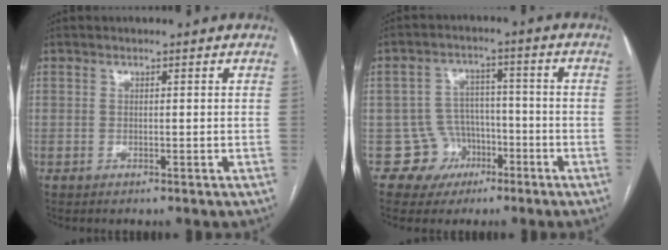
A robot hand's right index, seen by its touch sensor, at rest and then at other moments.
{"total": 6.4, "force": [-2.9, 5.7, -0.3], "torque": [0.020, 0.018, -0.042]}